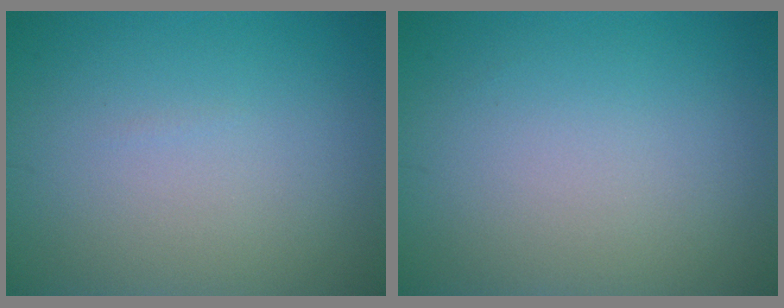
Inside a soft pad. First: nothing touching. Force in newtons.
{"total": 0.0}